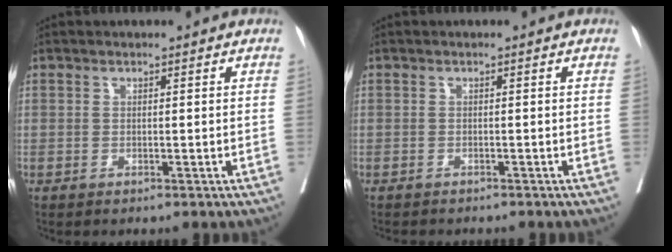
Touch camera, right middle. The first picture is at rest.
{"total": 3.9, "force": [-3.5, 0.7, 1.5], "torque": [-0.023, -0.006, -0.043]}